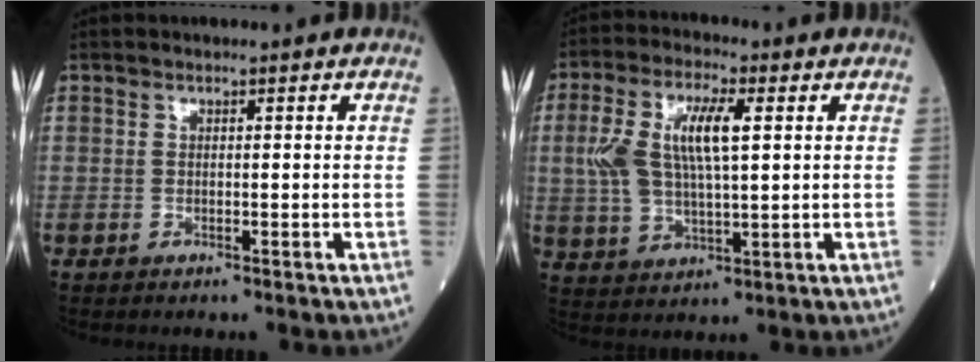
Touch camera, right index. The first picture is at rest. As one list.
[{"total": 10.7, "force": [2.2, 3.5, 9.9], "torque": [-0.217, 0.018, 0.046]}]